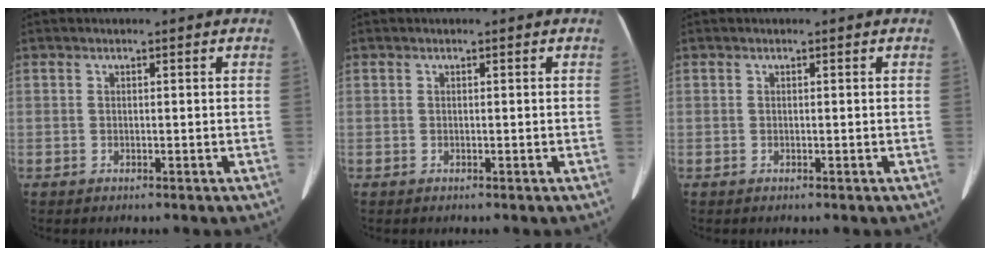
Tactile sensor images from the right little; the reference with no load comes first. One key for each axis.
{"total": 0.0}
{"total": 0.0}